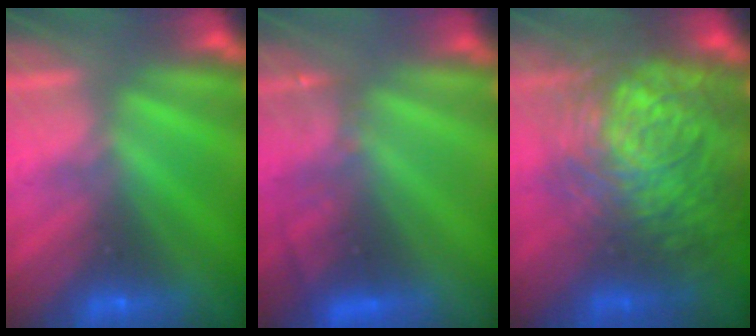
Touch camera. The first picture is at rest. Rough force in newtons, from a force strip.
{"total": 2.9}
{"total": 8.3}